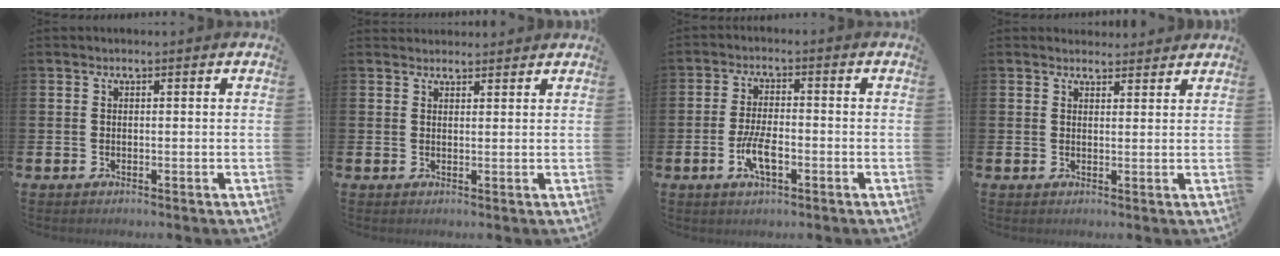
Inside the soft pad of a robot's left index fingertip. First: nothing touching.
{"total": 1.8, "force": [1.8, 0.5, -0.1], "torque": [0.009, -0.007, 0.031]}
{"total": 5.0, "force": [-1.6, 1.9, 4.3], "torque": [-0.081, -0.001, -0.032]}
{"total": 2.3, "force": [2.2, 0.7, -0.1], "torque": [0.011, -0.012, 0.038]}